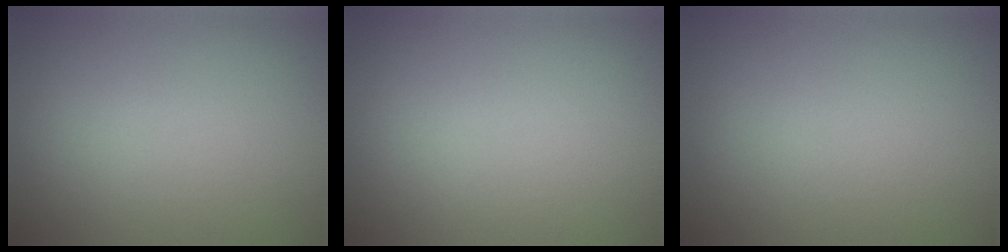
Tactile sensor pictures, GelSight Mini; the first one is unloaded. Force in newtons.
{"total": 0.0}
{"total": 0.0}